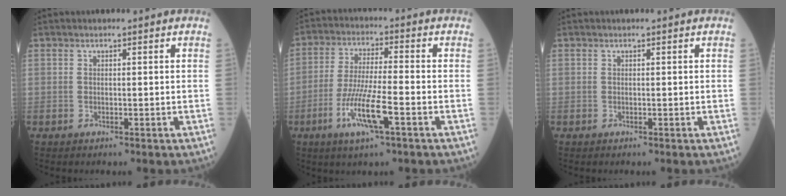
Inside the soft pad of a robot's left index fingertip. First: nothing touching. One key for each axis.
{"total": 9.1, "fx": -3.9, "fy": 0.7, "fz": 8.2, "tx": -0.167, "ty": -0.012, "tz": -0.074}
{"total": 0.0}